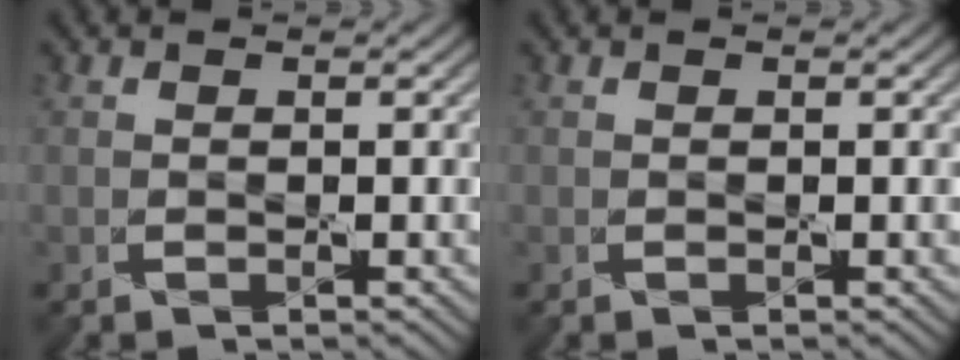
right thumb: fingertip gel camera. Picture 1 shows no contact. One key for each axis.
{"total": 0.0}